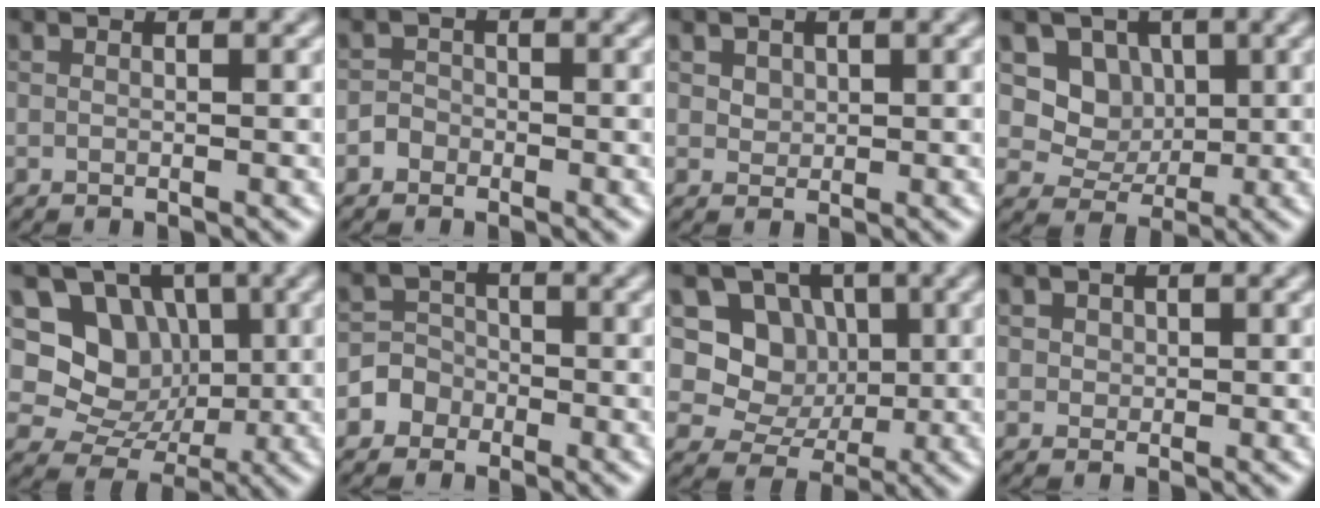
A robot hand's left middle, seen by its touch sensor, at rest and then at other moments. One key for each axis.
{"total": 1.2, "fx": -0.7, "fy": 1.0, "fz": 0.2, "tx": 0.008, "ty": 0.003, "tz": -0.017}
{"total": 1.3, "fx": 0.7, "fy": 1.0, "fz": 0.5, "tx": -0.009, "ty": -0.006, "tz": 0.023}
{"total": 3.7, "fx": 0.8, "fy": 3.3, "fz": 1.6, "tx": -0.026, "ty": -0.007, "tz": 0.008}
{"total": 7.5, "fx": 2.0, "fy": 6.5, "fz": 3.2, "tx": -0.044, "ty": 0.000, "tz": 0.021}
{"total": 2.7, "fx": -1.4, "fy": 2.3, "fz": 0.1, "tx": 0.030, "ty": 0.006, "tz": -0.036}
{"total": 4.7, "fx": 0.9, "fy": 4.2, "fz": 1.9, "tx": -0.023, "ty": -0.008, "tz": 0.004}
{"total": 1.1, "fx": 0.5, "fy": 0.9, "fz": 0.3, "tx": -0.002, "ty": -0.005, "tz": 0.014}